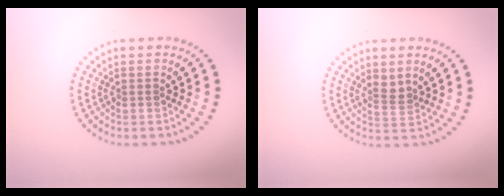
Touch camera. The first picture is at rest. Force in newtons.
{"total": 1.7, "press": 1.4, "slide": 1.0}